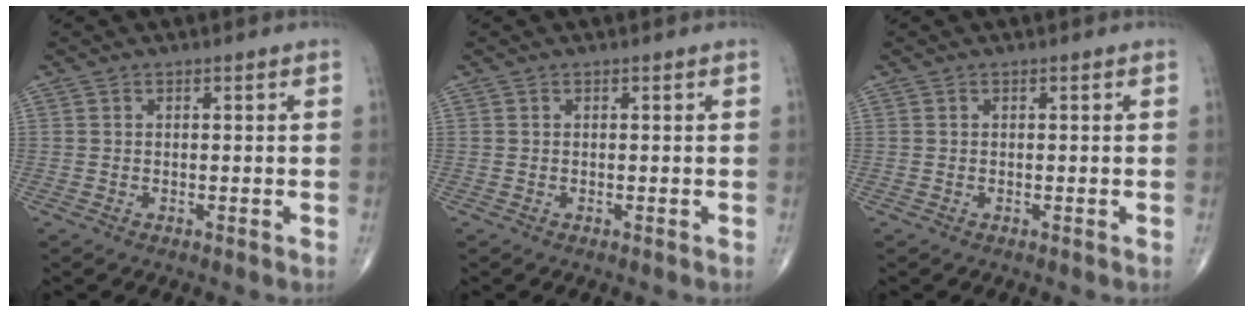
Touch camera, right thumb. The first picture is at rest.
{"total": 0.0}
{"total": 0.0}